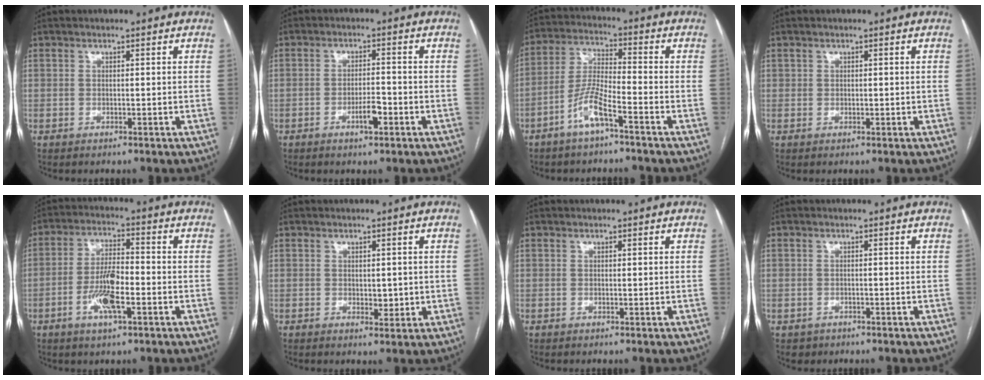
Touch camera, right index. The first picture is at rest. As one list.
[{"total": 2.6, "force": [-1.2, 0.8, 2.2], "torque": [-0.036, 0.002, -0.019]}, {"total": 6.9, "force": [-4.1, 1.1, 5.4], "torque": [-0.115, 0.004, -0.082]}, {"total": 1.0, "force": [0.3, 0.8, 0.3], "torque": [0.003, 0.000, 0.003]}, {"total": 7.9, "force": [-2.7, 2.0, 7.1], "torque": [-0.142, 0.003, -0.050]}, {"total": 2.4, "force": [0.1, 1.5, 1.9], "torque": [-0.023, -0.004, 0.006]}, {"total": 0.0}, {"total": 2.0, "force": [-0.8, 1.8, 0.0], "torque": [0.002, 0.006, -0.011]}]